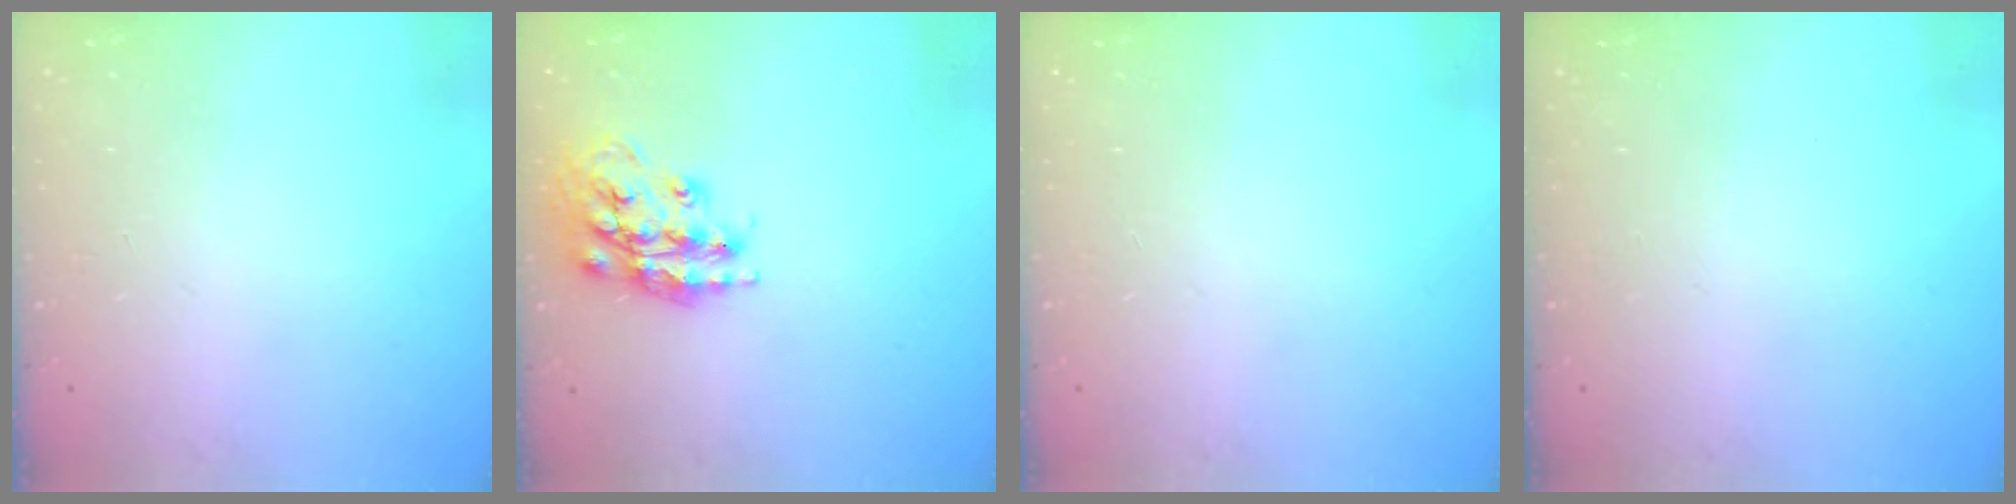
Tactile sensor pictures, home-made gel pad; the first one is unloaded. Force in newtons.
{"total": 16.8, "press": 16.7, "slide": 1.5}
{"total": 0.0}
{"total": 0.0}